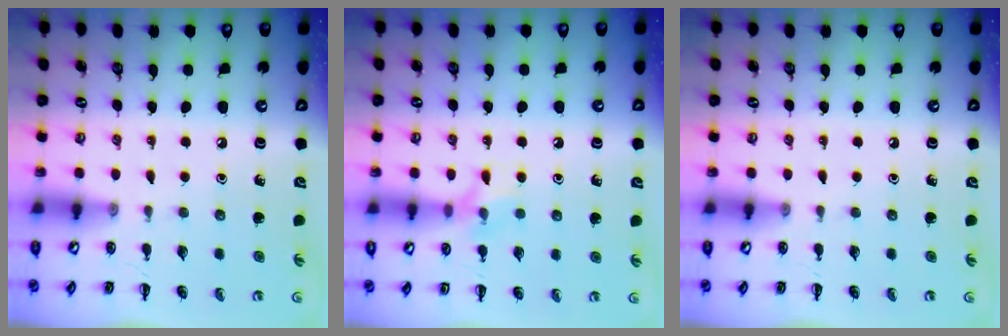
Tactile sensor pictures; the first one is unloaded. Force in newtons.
{"total": 7.4, "press": 7.2, "slide": 1.3}
{"total": 0.0}